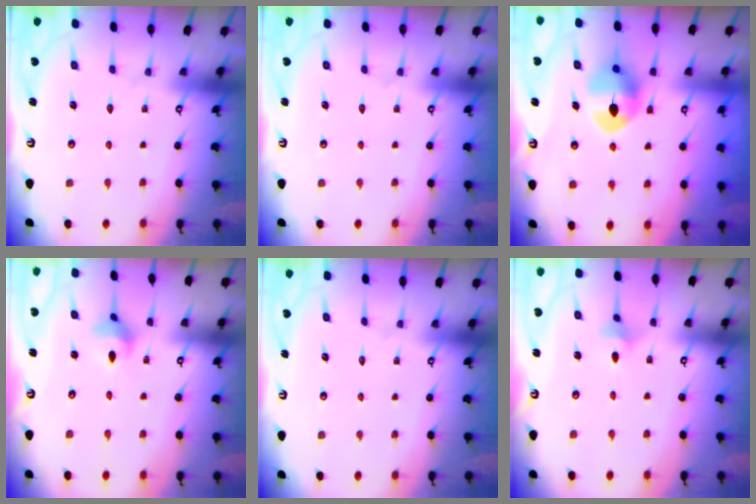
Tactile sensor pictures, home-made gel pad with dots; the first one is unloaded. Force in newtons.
{"total": 0.0}
{"total": 11.3, "press": 11.3, "slide": 0.5}
{"total": 4.0, "press": 3.9, "slide": 0.5}
{"total": 0.0}
{"total": 3.7, "press": 3.5, "slide": 1.0}